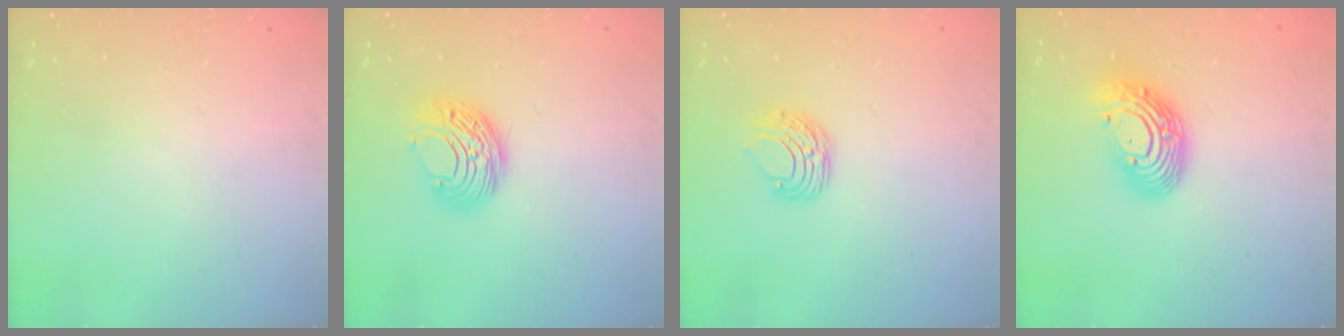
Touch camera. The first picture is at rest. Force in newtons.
{"total": 9.0, "press": 9.0, "slide": 0.2}
{"total": 6.7, "press": 6.7, "slide": 0.5}
{"total": 13.2, "press": 13.2, "slide": 0.8}